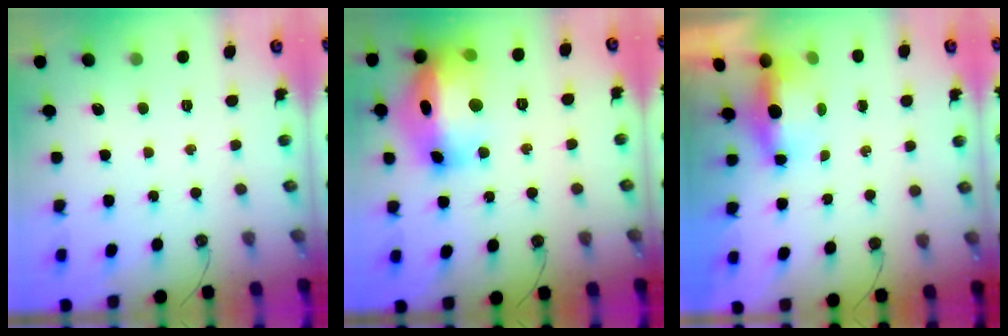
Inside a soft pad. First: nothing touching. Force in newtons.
{"total": 21.4, "press": 21.3, "slide": 2.4}
{"total": 8.3, "press": 5.4, "slide": 6.3}